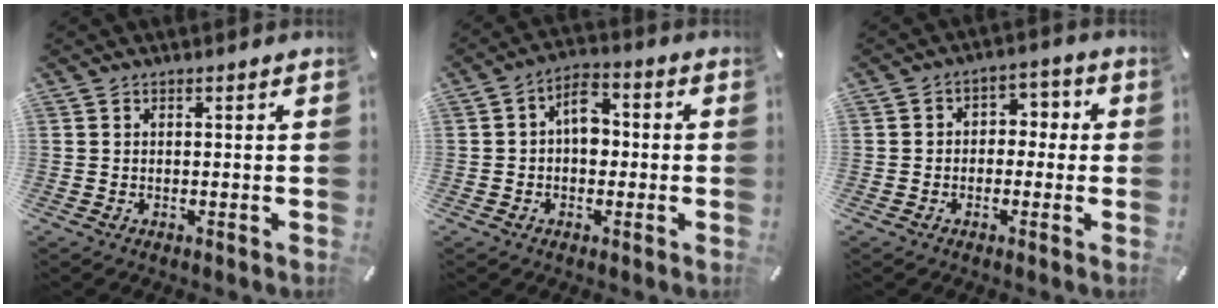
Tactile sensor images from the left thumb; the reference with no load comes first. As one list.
[{"total": 6.7, "force": [-0.3, 4.7, 4.8], "torque": [-0.065, 0.008, -0.008]}, {"total": 4.5, "force": [-1.9, 3.8, 1.6], "torque": [-0.023, 0.018, -0.041]}]